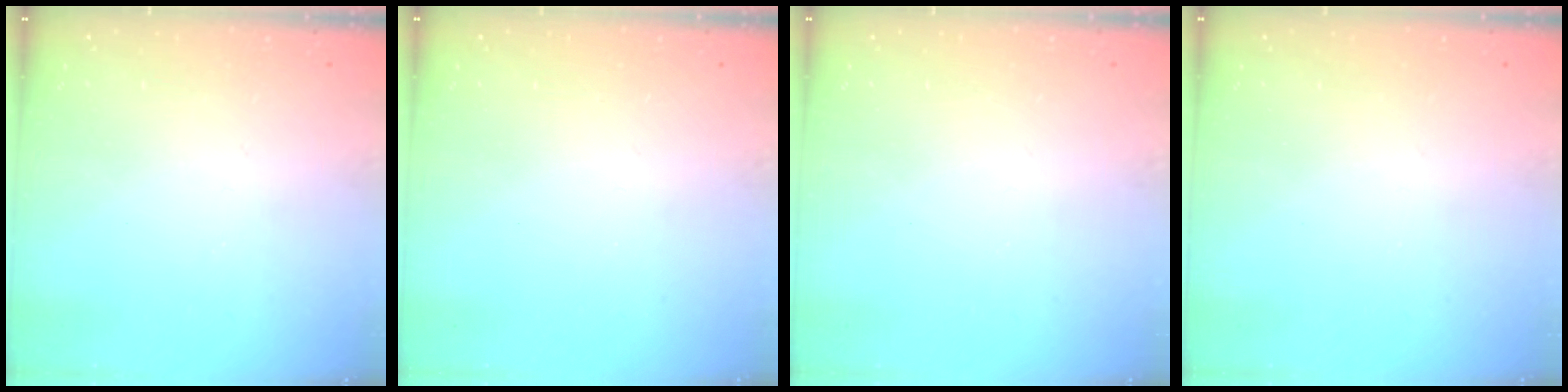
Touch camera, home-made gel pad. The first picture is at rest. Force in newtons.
{"total": 0.0}
{"total": 0.0}
{"total": 0.0}